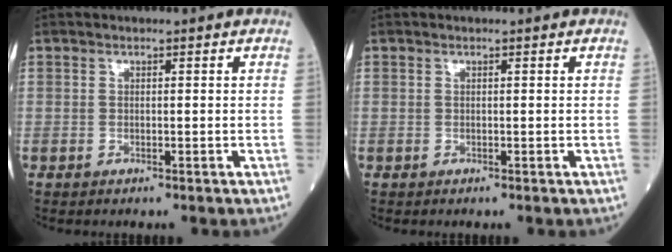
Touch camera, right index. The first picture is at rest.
{"total": 0.0}